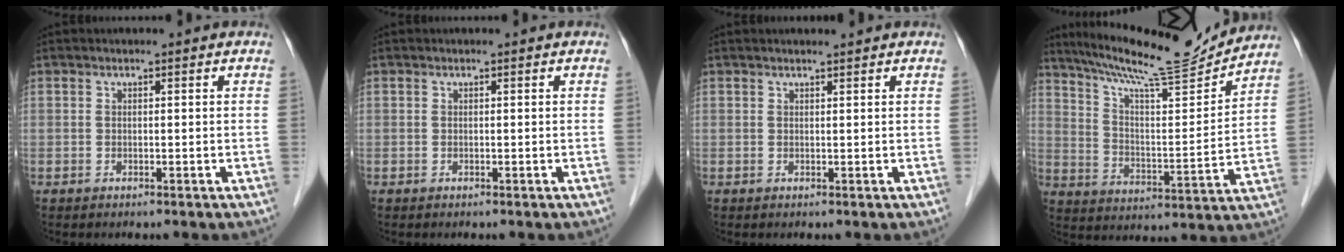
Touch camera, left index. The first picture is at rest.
{"total": 0.0}
{"total": 1.4, "force": [1.3, -0.1, 0.5], "torque": [-0.008, 0.007, 0.022]}
{"total": 18.0, "force": [16.6, 0.3, 6.9], "torque": [-0.123, -0.015, 0.260]}